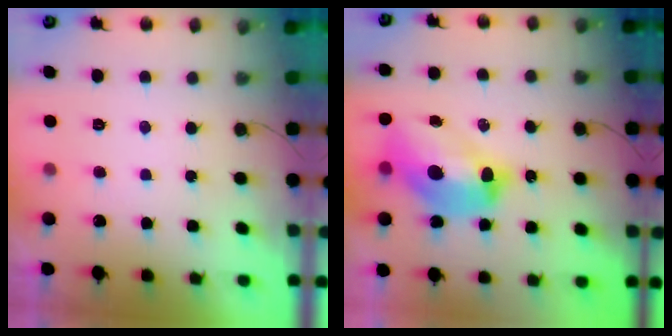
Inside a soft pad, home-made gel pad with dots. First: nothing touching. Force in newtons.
{"total": 15.6, "press": 15.5, "slide": 1.4}